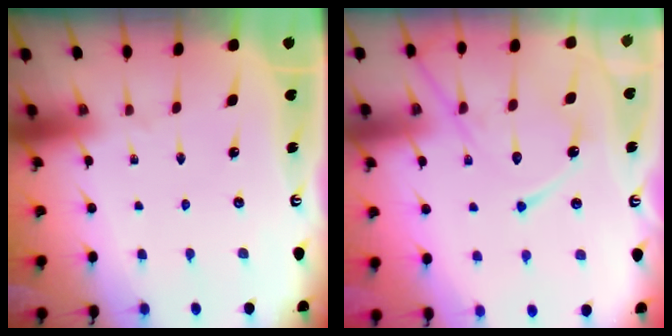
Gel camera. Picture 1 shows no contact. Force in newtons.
{"total": 13.5, "press": 13.4, "slide": 1.3}